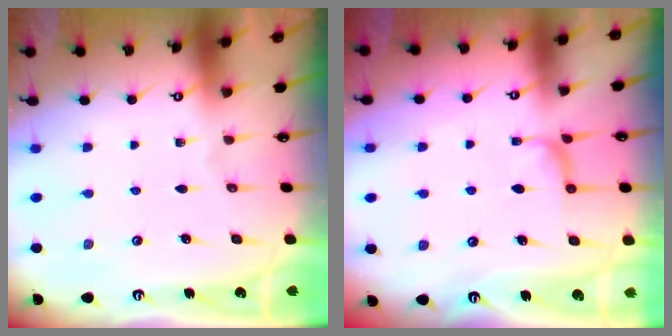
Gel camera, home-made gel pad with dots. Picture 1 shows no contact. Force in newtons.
{"total": 2.9, "press": 2.7, "slide": 0.9}